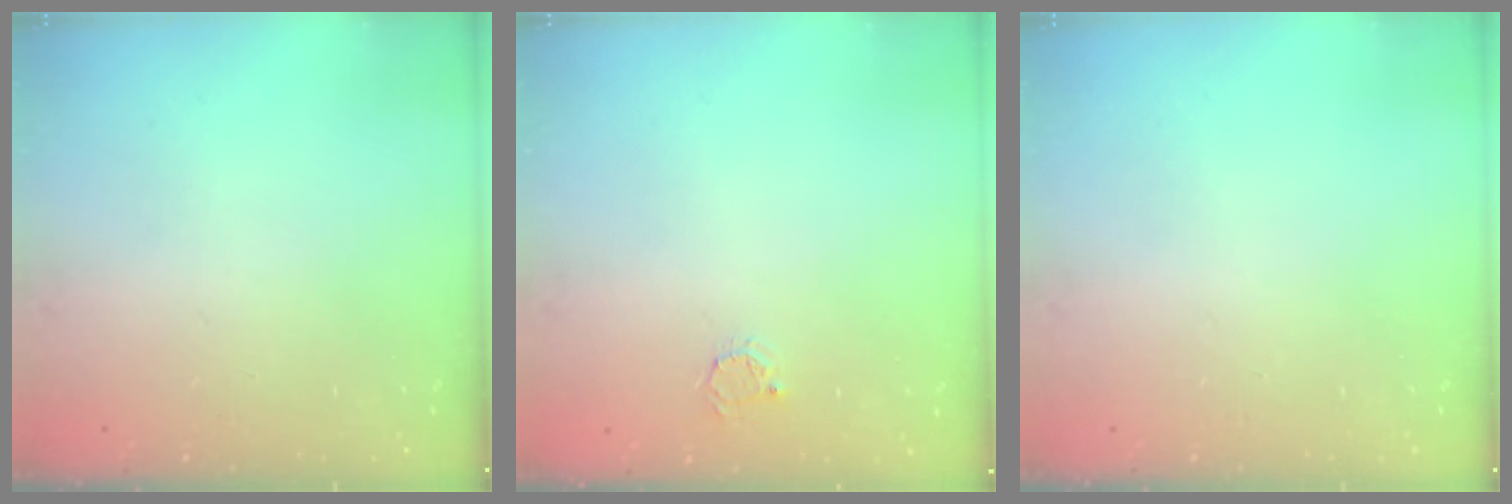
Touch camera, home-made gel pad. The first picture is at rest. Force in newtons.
{"total": 2.3, "press": 2.3, "slide": 0.3}
{"total": 0.0}